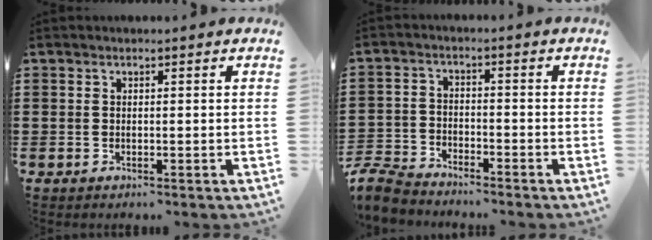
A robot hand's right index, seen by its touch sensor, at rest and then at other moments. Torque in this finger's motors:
{"motor_torque": [-1.70, 0.43, -1.05, -0.21]}